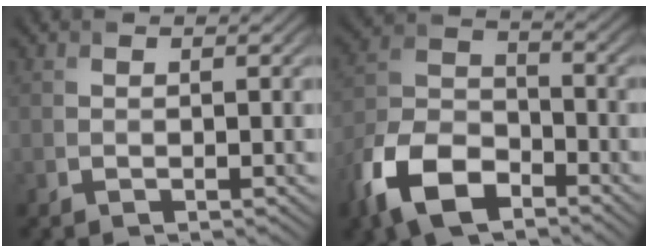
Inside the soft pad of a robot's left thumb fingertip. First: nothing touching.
{"total": 11.6, "force": [-7.1, 6.1, 6.9], "torque": [-0.153, -0.011, -0.154]}